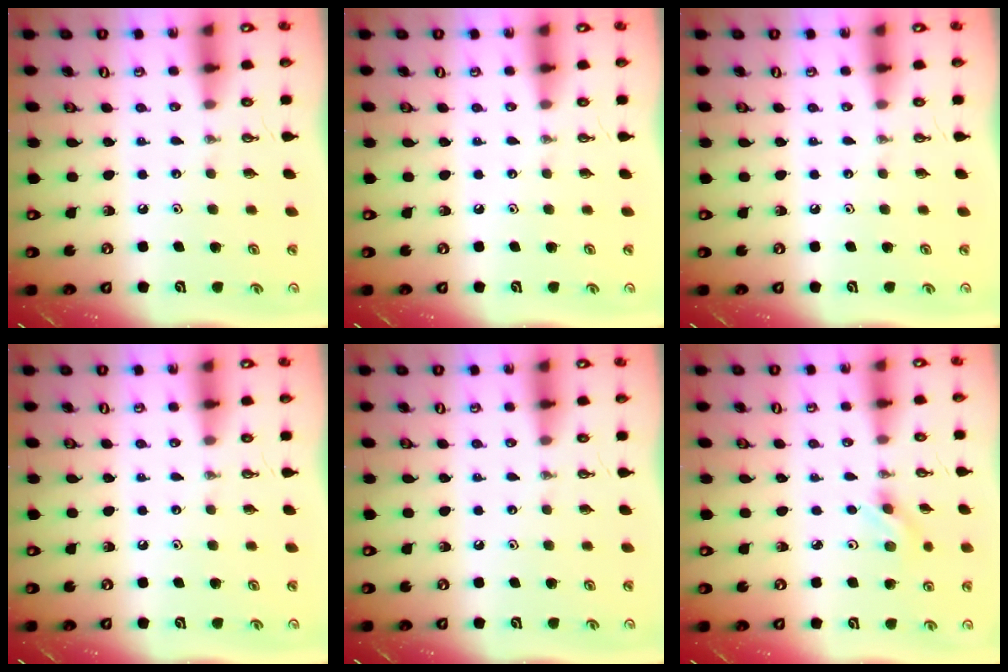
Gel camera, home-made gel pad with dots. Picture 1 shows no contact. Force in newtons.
{"total": 0.0}
{"total": 0.0}
{"total": 0.0}
{"total": 0.0}
{"total": 2.6, "press": 2.3, "slide": 1.3}